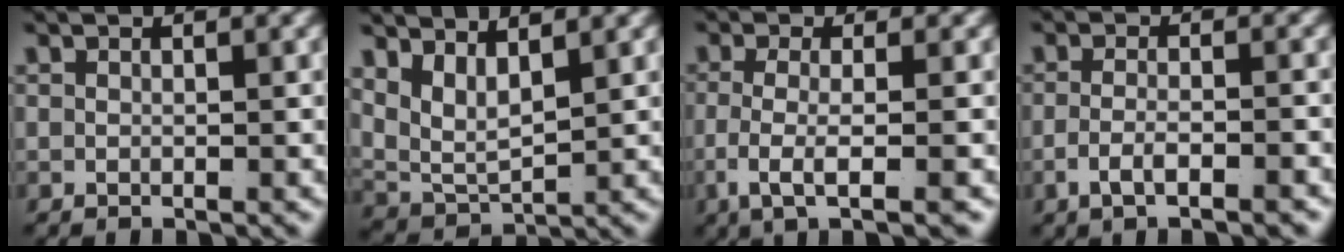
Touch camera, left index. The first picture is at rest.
{"total": 6.5, "force": [1.7, 5.1, 3.7], "torque": [-0.095, -0.024, 0.032]}
{"total": 4.6, "force": [-1.4, 1.0, 4.2], "torque": [-0.087, -0.018, -0.014]}
{"total": 2.7, "force": [-1.9, 0.3, 1.9], "torque": [-0.035, -0.014, -0.029]}